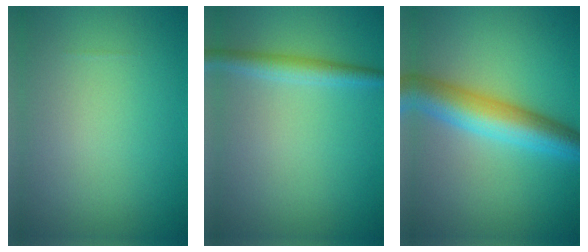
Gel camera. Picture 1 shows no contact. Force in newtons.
{"total": 2.3, "press": 2.3, "slide": 0.0}
{"total": 6.6, "press": 6.6, "slide": 0.1}